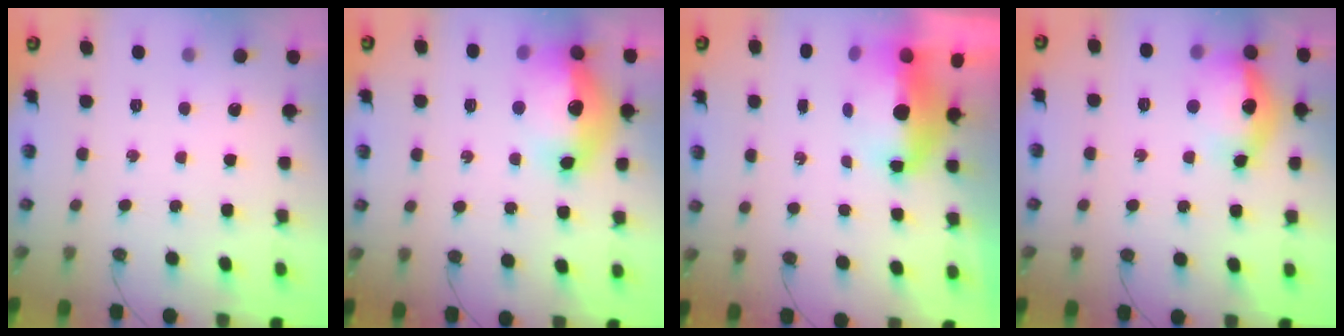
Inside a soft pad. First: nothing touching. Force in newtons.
{"total": 17.9, "press": 17.8, "slide": 1.4}
{"total": 14.7, "press": 9.3, "slide": 11.4}
{"total": 15.9, "press": 15.7, "slide": 1.9}